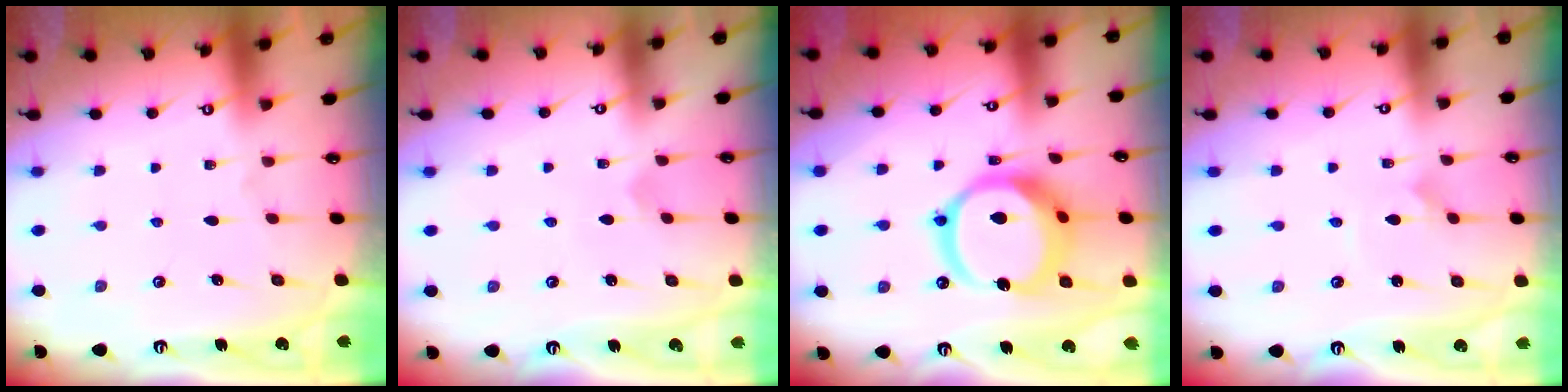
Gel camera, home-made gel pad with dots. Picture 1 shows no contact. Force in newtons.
{"total": 2.5, "press": 2.5, "slide": 0.1}
{"total": 17.0, "press": 16.9, "slide": 2.1}
{"total": 1.6, "press": 1.6, "slide": 0.0}